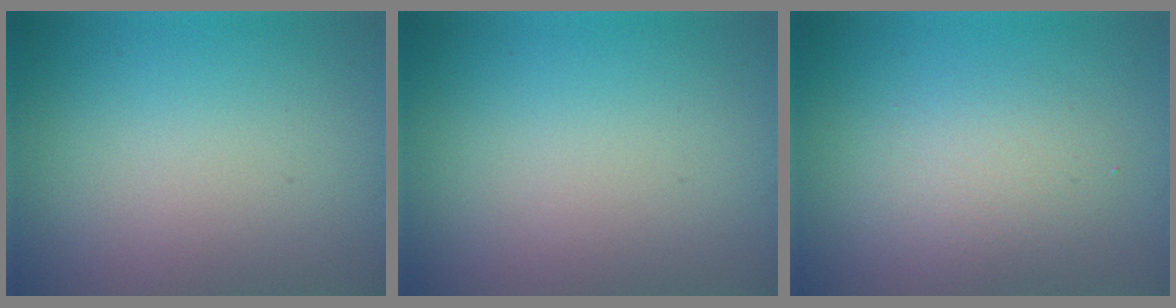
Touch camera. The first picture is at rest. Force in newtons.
{"total": 0.0}
{"total": 2.7, "press": 2.7, "slide": 0.2}